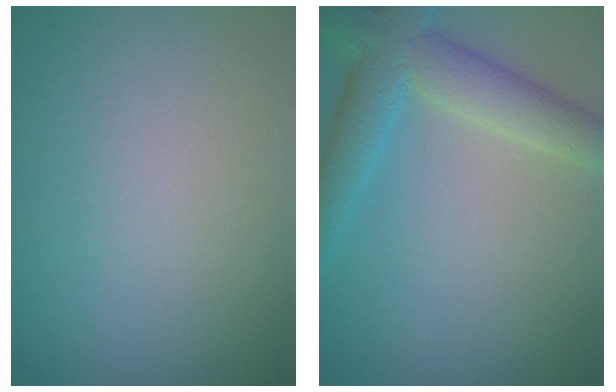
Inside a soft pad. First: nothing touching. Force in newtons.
{"total": 5.7, "press": 5.7, "slide": 0.1}